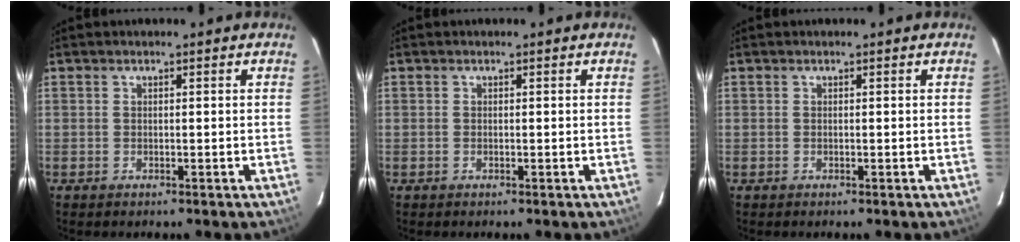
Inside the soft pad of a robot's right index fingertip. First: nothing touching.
{"total": 0.0}
{"total": 0.0}